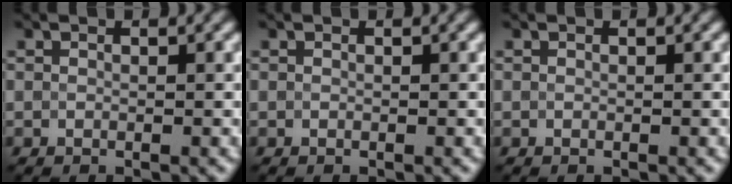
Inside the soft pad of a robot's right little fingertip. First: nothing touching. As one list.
[{"total": 0.0}, {"total": 0.0}]